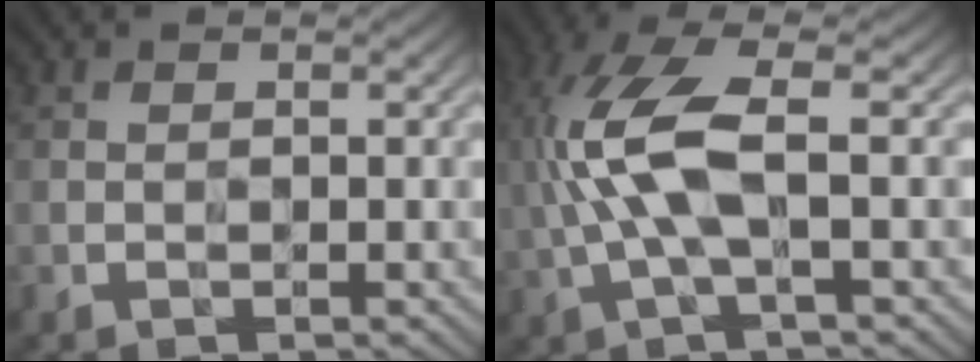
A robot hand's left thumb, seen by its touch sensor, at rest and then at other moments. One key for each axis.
{"total": 8.9, "fx": 0.5, "fy": 3.0, "fz": 8.3, "tx": -0.196, "ty": 0.011, "tz": 0.006}